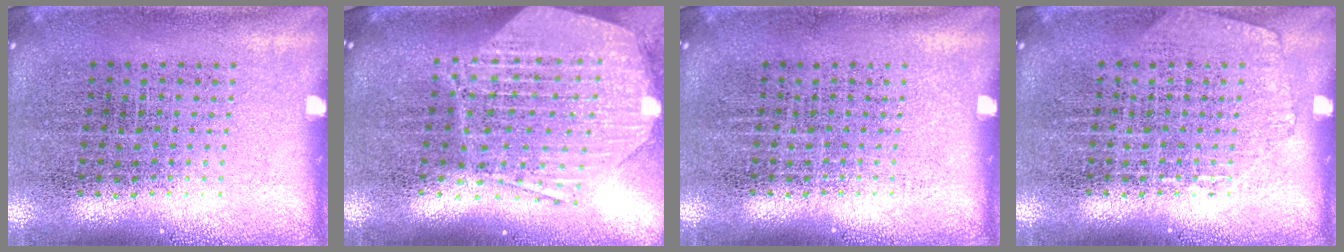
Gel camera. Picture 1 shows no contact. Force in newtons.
{"total": 3.0, "press": 2.4, "slide": 1.9}
{"total": 0.0}
{"total": 1.0, "press": 1.0, "slide": 0.1}